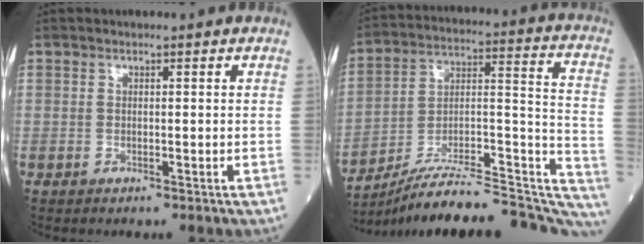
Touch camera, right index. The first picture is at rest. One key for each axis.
{"total": 26.6, "fx": -23.6, "fy": 4.2, "fz": 11.5, "tx": -0.117, "ty": 0.036, "tz": -0.343}